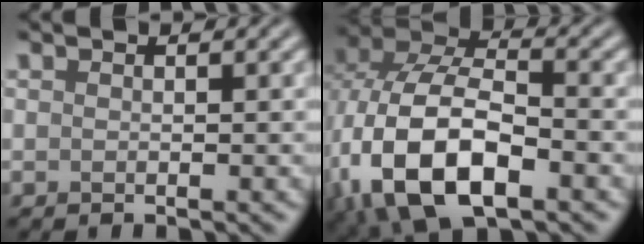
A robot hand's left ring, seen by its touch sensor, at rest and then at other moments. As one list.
[{"total": 13.5, "force": [-3.9, 7.5, 10.5], "torque": [-0.219, -0.010, -0.067]}]